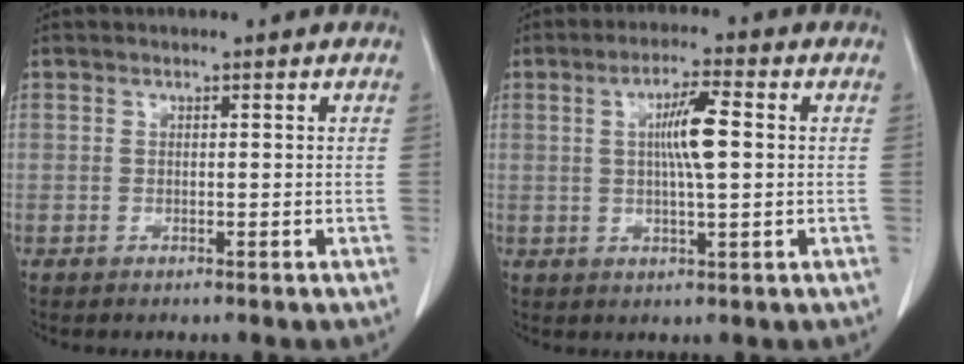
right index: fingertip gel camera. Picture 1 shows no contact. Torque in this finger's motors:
{"motor_torque": [1.11, 0.03, 0.22, 0.07]}